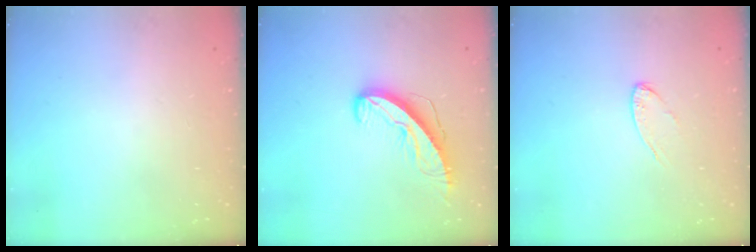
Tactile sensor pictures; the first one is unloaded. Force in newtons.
{"total": 8.7, "press": 8.7, "slide": 0.5}
{"total": 6.1, "press": 6.1, "slide": 0.4}